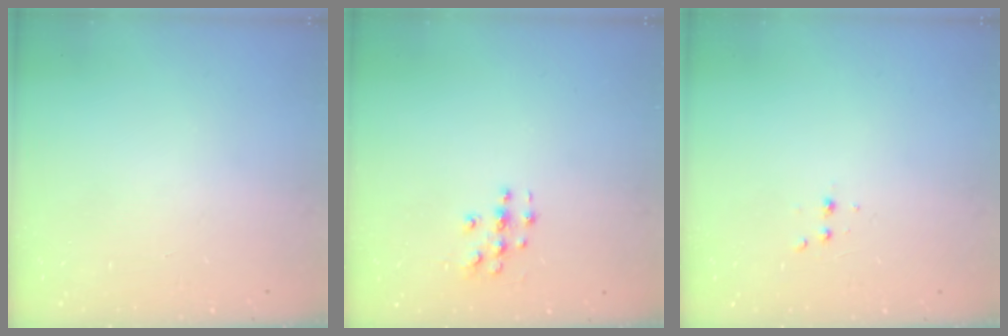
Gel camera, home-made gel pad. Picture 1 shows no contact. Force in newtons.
{"total": 3.5, "press": 3.4, "slide": 0.2}
{"total": 2.9, "press": 2.7, "slide": 1.0}